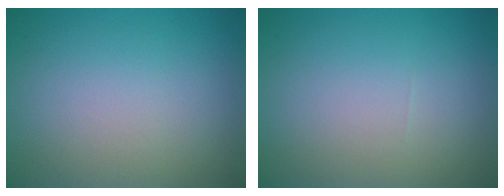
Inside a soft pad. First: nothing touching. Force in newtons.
{"total": 0.0}